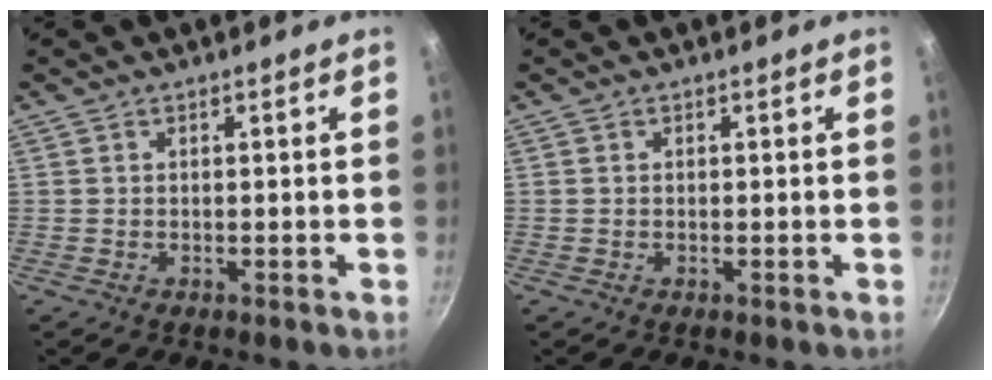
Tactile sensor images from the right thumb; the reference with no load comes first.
{"total": 0.0}